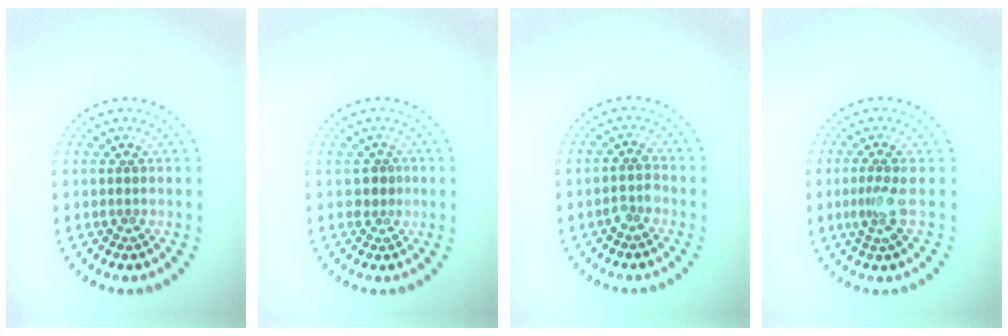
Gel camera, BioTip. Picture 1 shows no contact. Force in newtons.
{"total": 1.0, "press": 0.7, "slide": 0.7}
{"total": 1.4, "press": 1.2, "slide": 0.7}
{"total": 2.1, "press": 1.5, "slide": 1.4}